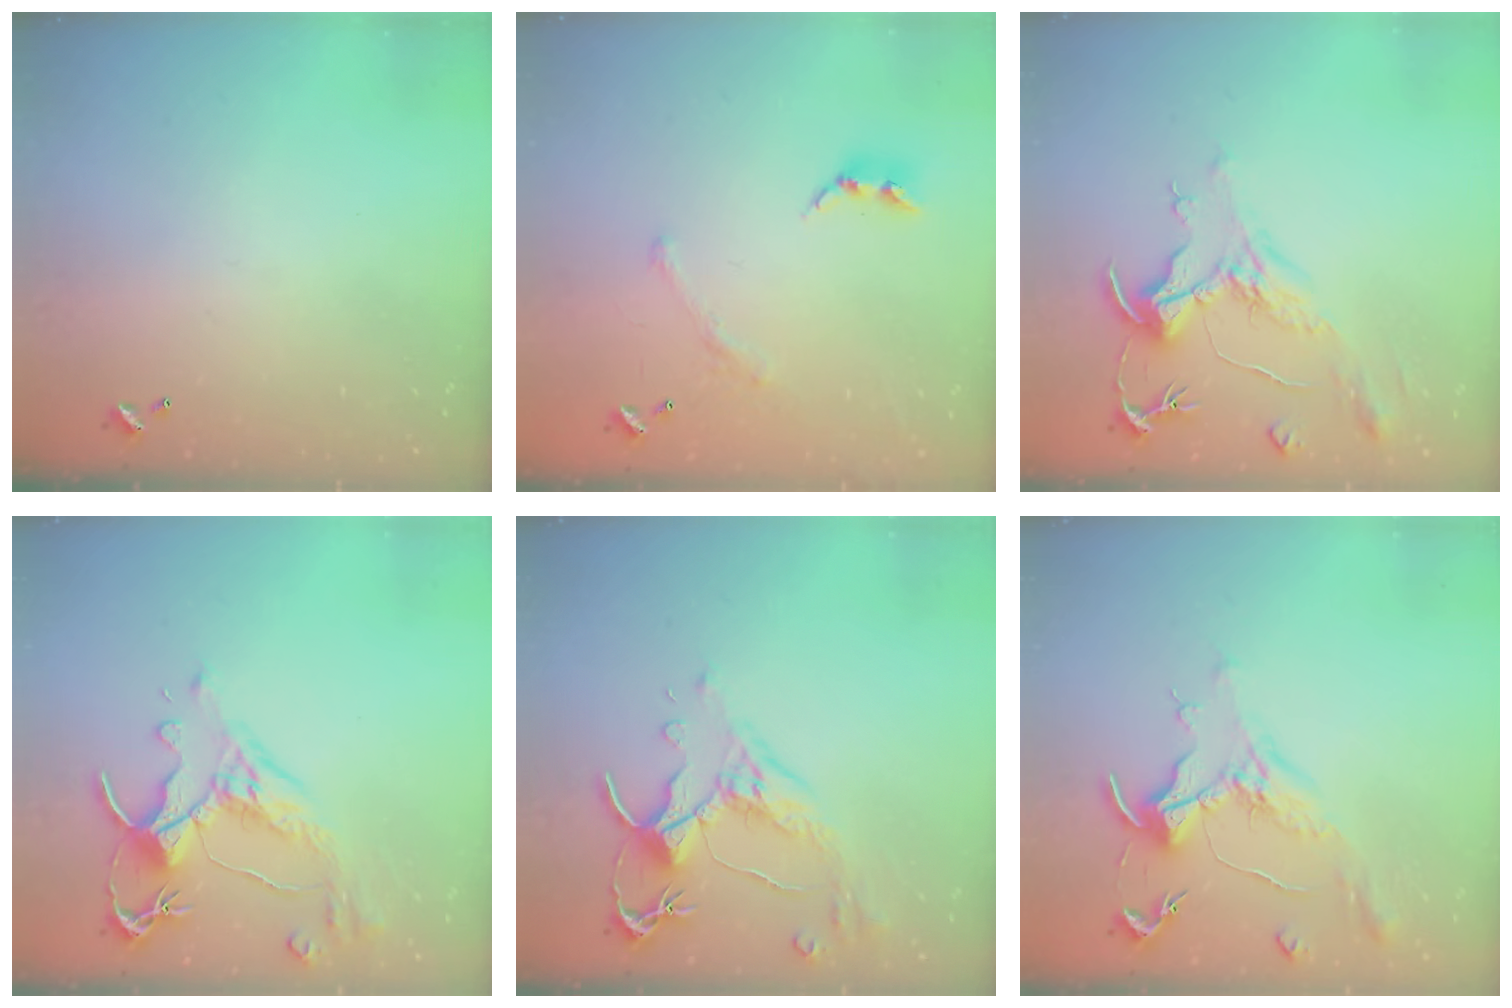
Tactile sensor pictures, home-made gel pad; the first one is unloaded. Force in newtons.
{"total": 1.6, "press": 1.1, "slide": 1.1}
{"total": 2.3, "press": 1.8, "slide": 1.3}
{"total": 3.5, "press": 3.2, "slide": 1.5}
{"total": 2.6, "press": 2.2, "slide": 1.3}
{"total": 1.8, "press": 1.5, "slide": 0.9}